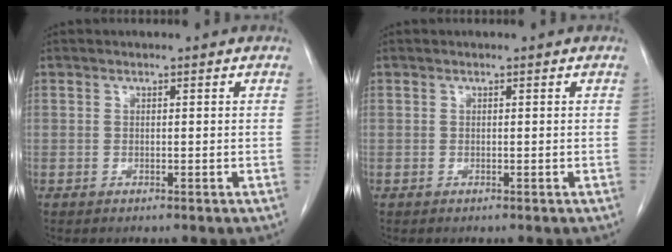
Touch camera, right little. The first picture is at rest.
{"total": 0.0}